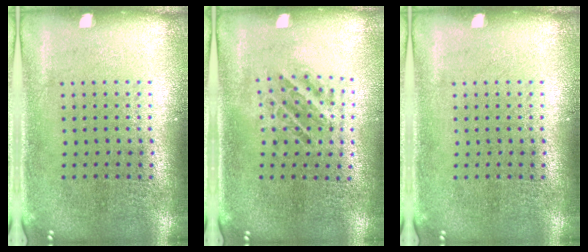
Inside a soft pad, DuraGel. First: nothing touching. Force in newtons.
{"total": 1.0, "press": 1.0, "slide": 0.2}
{"total": 0.0}